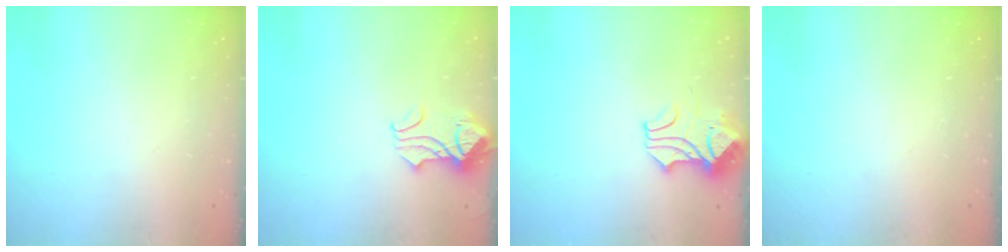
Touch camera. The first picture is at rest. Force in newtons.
{"total": 0.9, "press": 0.2, "slide": 0.9}
{"total": 2.2, "press": 2.0, "slide": 0.7}
{"total": 0.0}